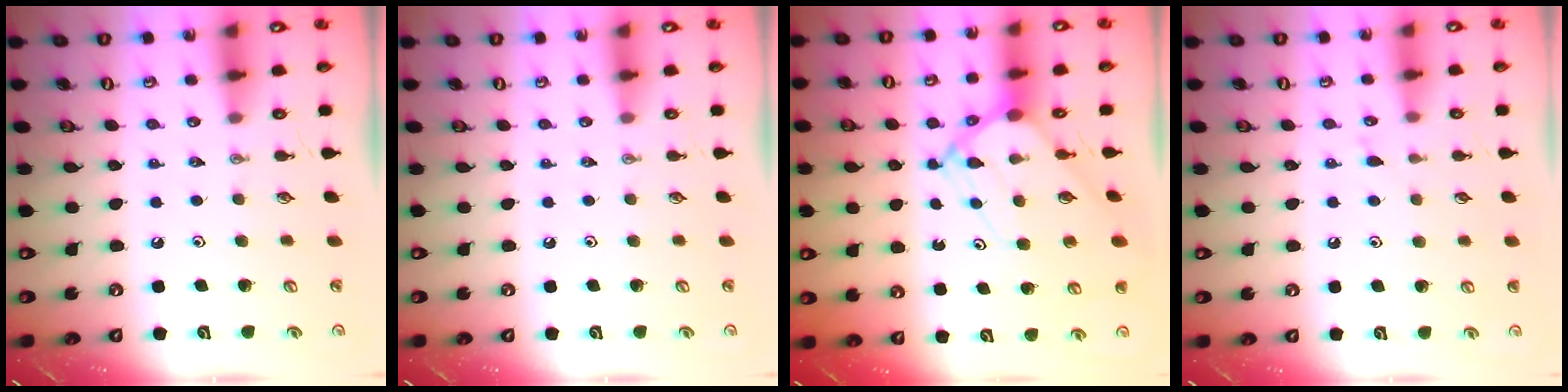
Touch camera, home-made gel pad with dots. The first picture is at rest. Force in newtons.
{"total": 0.0}
{"total": 10.6, "press": 10.6, "slide": 0.9}
{"total": 5.6, "press": 5.6, "slide": 0.5}